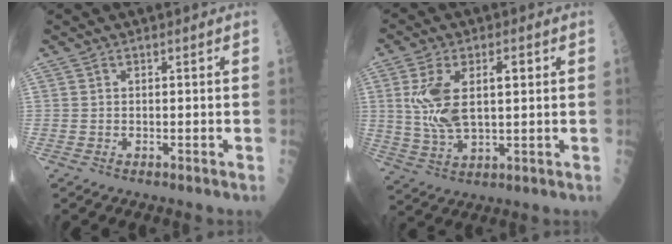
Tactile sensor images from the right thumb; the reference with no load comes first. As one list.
[{"total": 11.9, "force": [2.2, 5.7, 10.3], "torque": [-0.204, 0.005, 0.048]}]